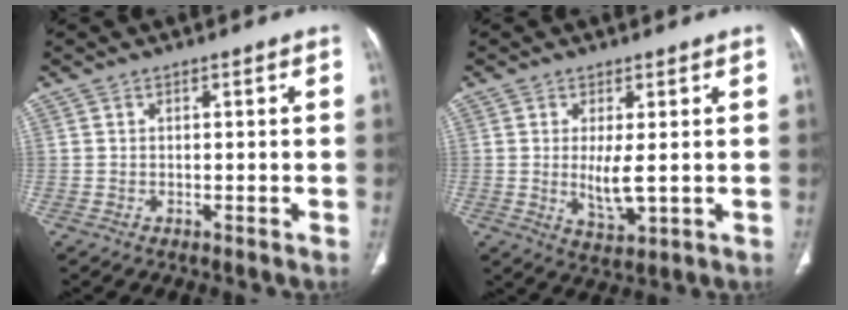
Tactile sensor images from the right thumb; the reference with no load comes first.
{"total": 5.7, "force": [0.1, 1.9, 5.4], "torque": [-0.104, -0.019, 0.008]}